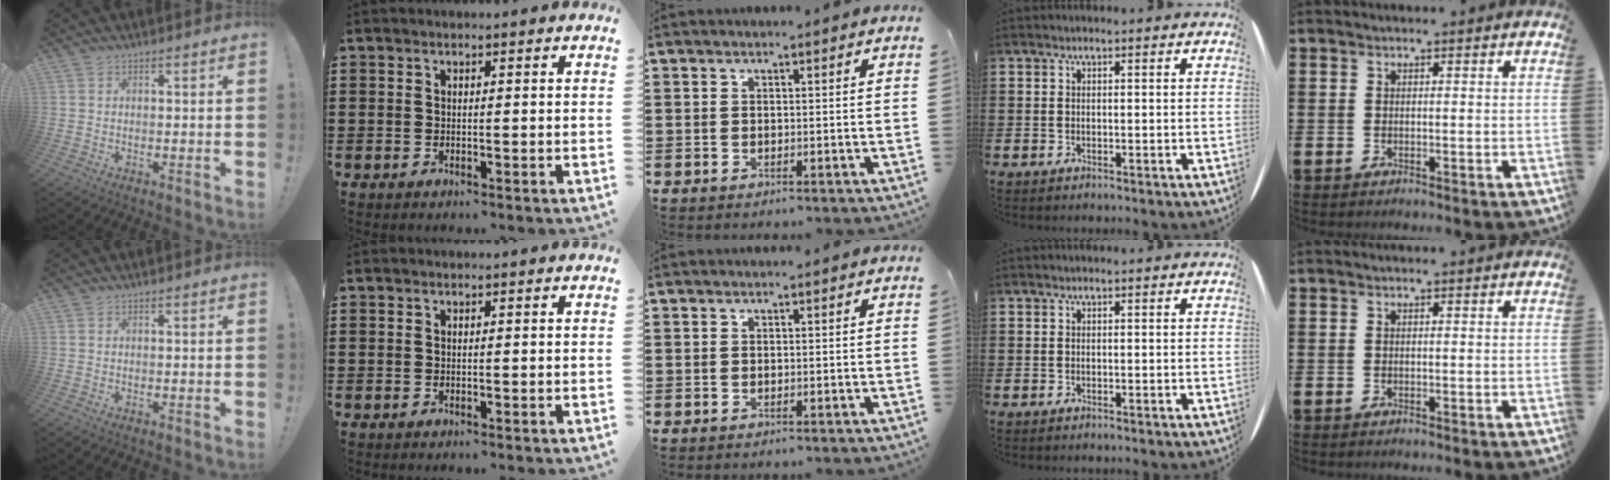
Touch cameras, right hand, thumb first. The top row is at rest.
{}